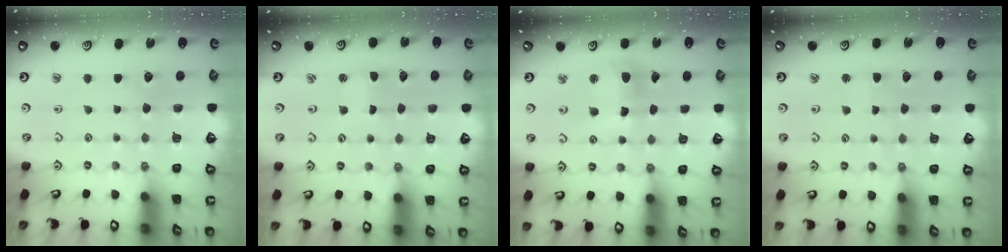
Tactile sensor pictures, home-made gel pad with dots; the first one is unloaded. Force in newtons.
{"total": 1.1, "press": 1.1, "slide": 0.1}
{"total": 9.9, "press": 9.8, "slide": 1.0}
{"total": 1.6, "press": 1.5, "slide": 0.2}